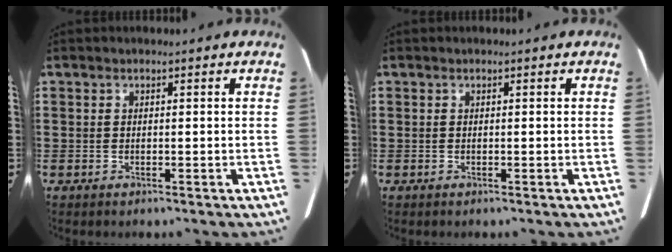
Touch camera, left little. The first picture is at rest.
{"total": 0.0}